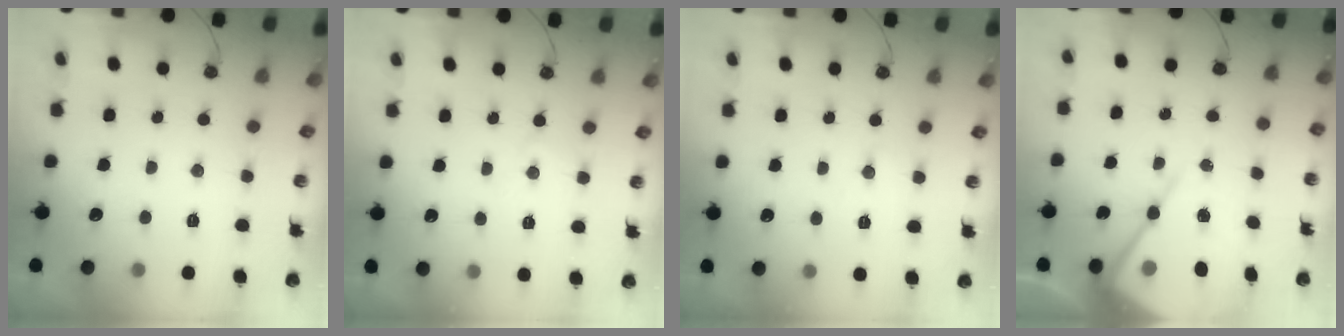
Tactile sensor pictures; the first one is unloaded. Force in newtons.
{"total": 2.7, "press": 2.7, "slide": 0.5}
{"total": 5.0, "press": 4.9, "slide": 0.7}
{"total": 12.5, "press": 12.4, "slide": 1.0}